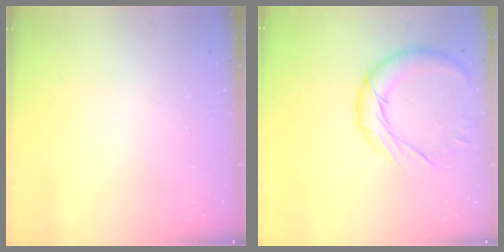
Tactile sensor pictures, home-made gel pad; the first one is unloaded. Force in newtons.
{"total": 13.3, "press": 13.2, "slide": 1.0}